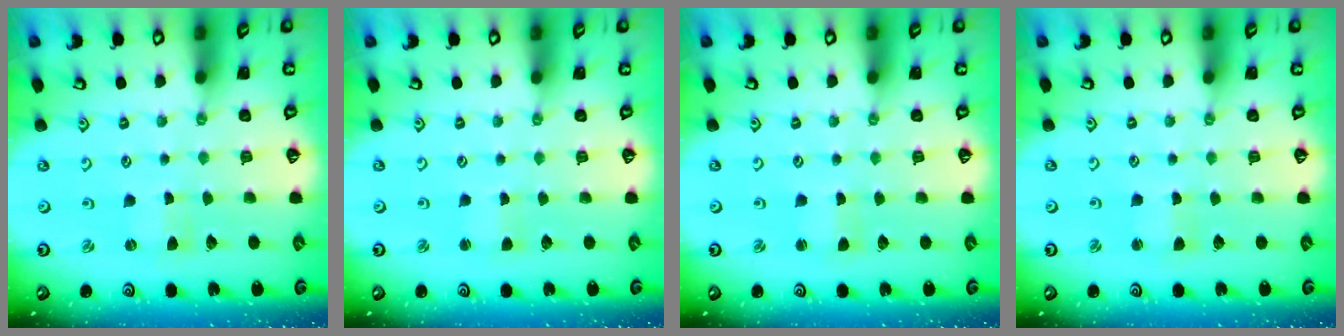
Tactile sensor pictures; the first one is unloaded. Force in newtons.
{"total": 1.6, "press": 1.6, "slide": 0.3}
{"total": 1.5, "press": 1.5, "slide": 0.1}
{"total": 1.2, "press": 1.1, "slide": 0.3}